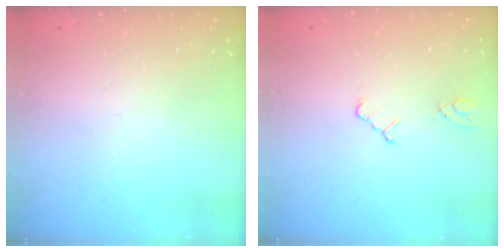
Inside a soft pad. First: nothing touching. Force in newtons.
{"total": 2.0, "press": 1.9, "slide": 0.4}